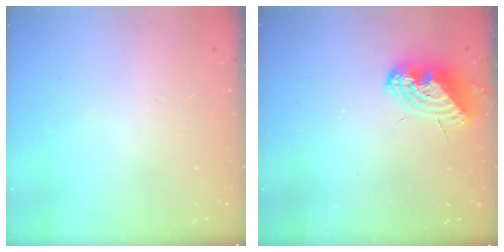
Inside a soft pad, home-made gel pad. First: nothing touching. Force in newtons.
{"total": 8.5, "press": 8.3, "slide": 1.5}